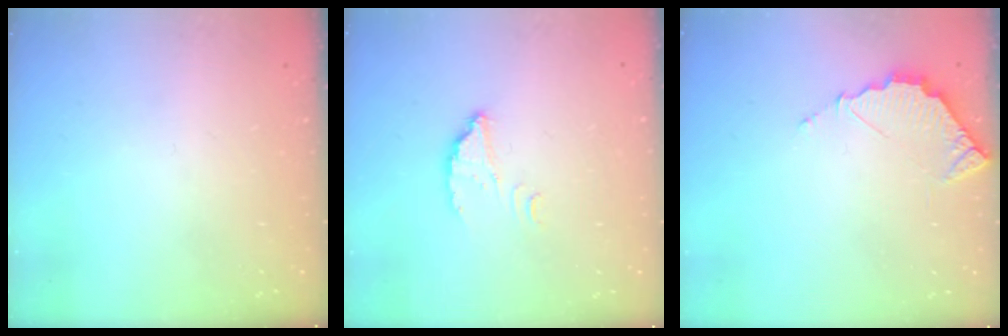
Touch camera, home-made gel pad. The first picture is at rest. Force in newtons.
{"total": 2.6, "press": 2.6, "slide": 0.2}
{"total": 4.2, "press": 4.2, "slide": 0.3}